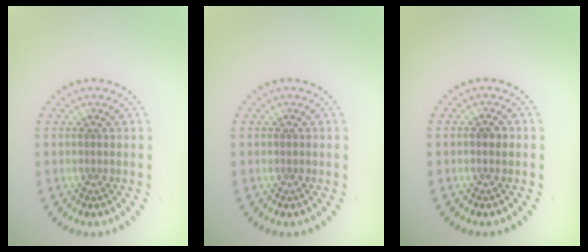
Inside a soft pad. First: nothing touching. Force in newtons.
{"total": 0.0}
{"total": 1.2, "press": 1.2, "slide": 0.3}